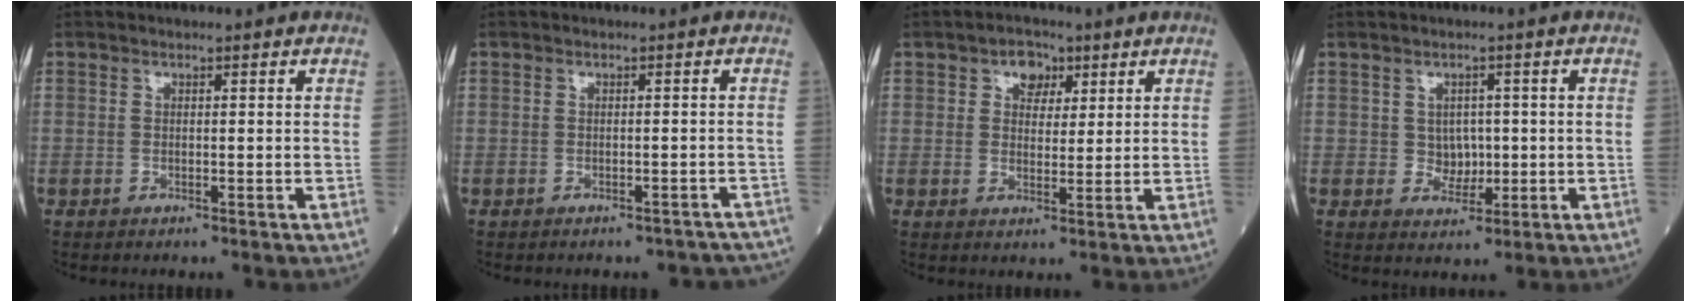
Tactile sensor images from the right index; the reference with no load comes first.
{"total": 7.5, "force": [-6.9, 2.5, 1.4], "torque": [-0.008, 0.007, -0.065]}
{"total": 4.0, "force": [2.0, 2.8, 2.1], "torque": [-0.027, 0.010, 0.031]}
{"total": 3.1, "force": [0.0, 2.6, 1.6], "torque": [-0.016, 0.004, 0.003]}